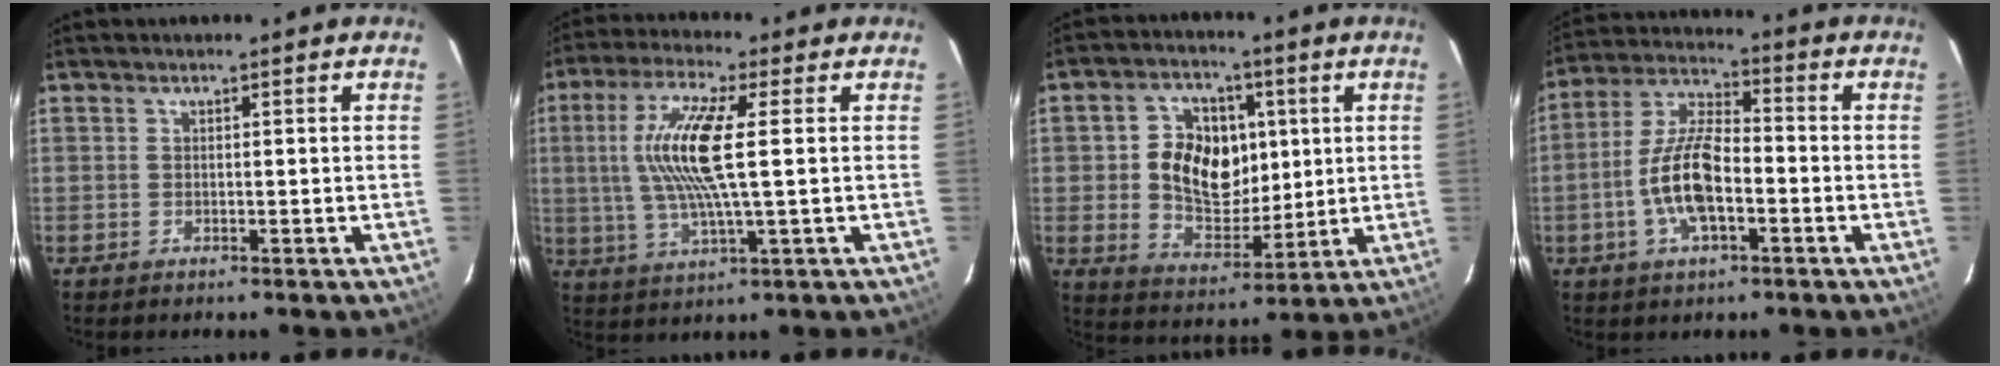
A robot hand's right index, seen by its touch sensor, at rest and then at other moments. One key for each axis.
{"total": 12.8, "fx": 1.5, "fy": 1.6, "fz": 12.6, "tx": -0.249, "ty": 0.002, "tz": 0.029}
{"total": 12.7, "fx": 1.7, "fy": 9.4, "fz": 8.4, "tx": -0.170, "ty": 0.015, "tz": 0.040}
{"total": 11.6, "fx": -3.3, "fy": 4.3, "fz": 10.3, "tx": -0.215, "ty": 0.006, "tz": -0.066}